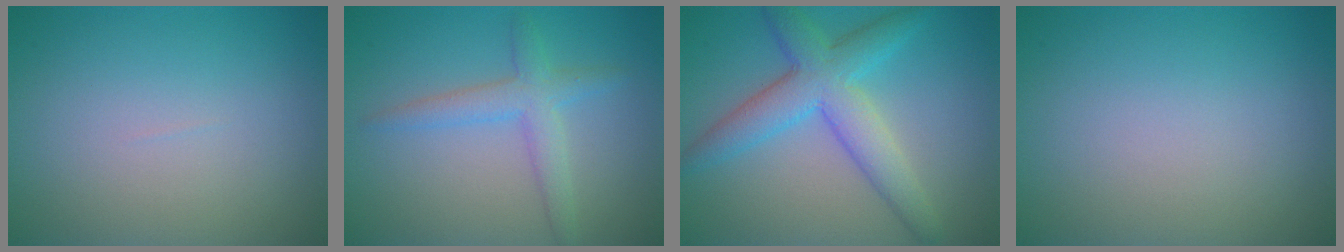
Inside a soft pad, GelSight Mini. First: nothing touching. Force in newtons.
{"total": 2.9, "press": 2.9, "slide": 0.1}
{"total": 5.8, "press": 5.8, "slide": 0.2}
{"total": 0.0}